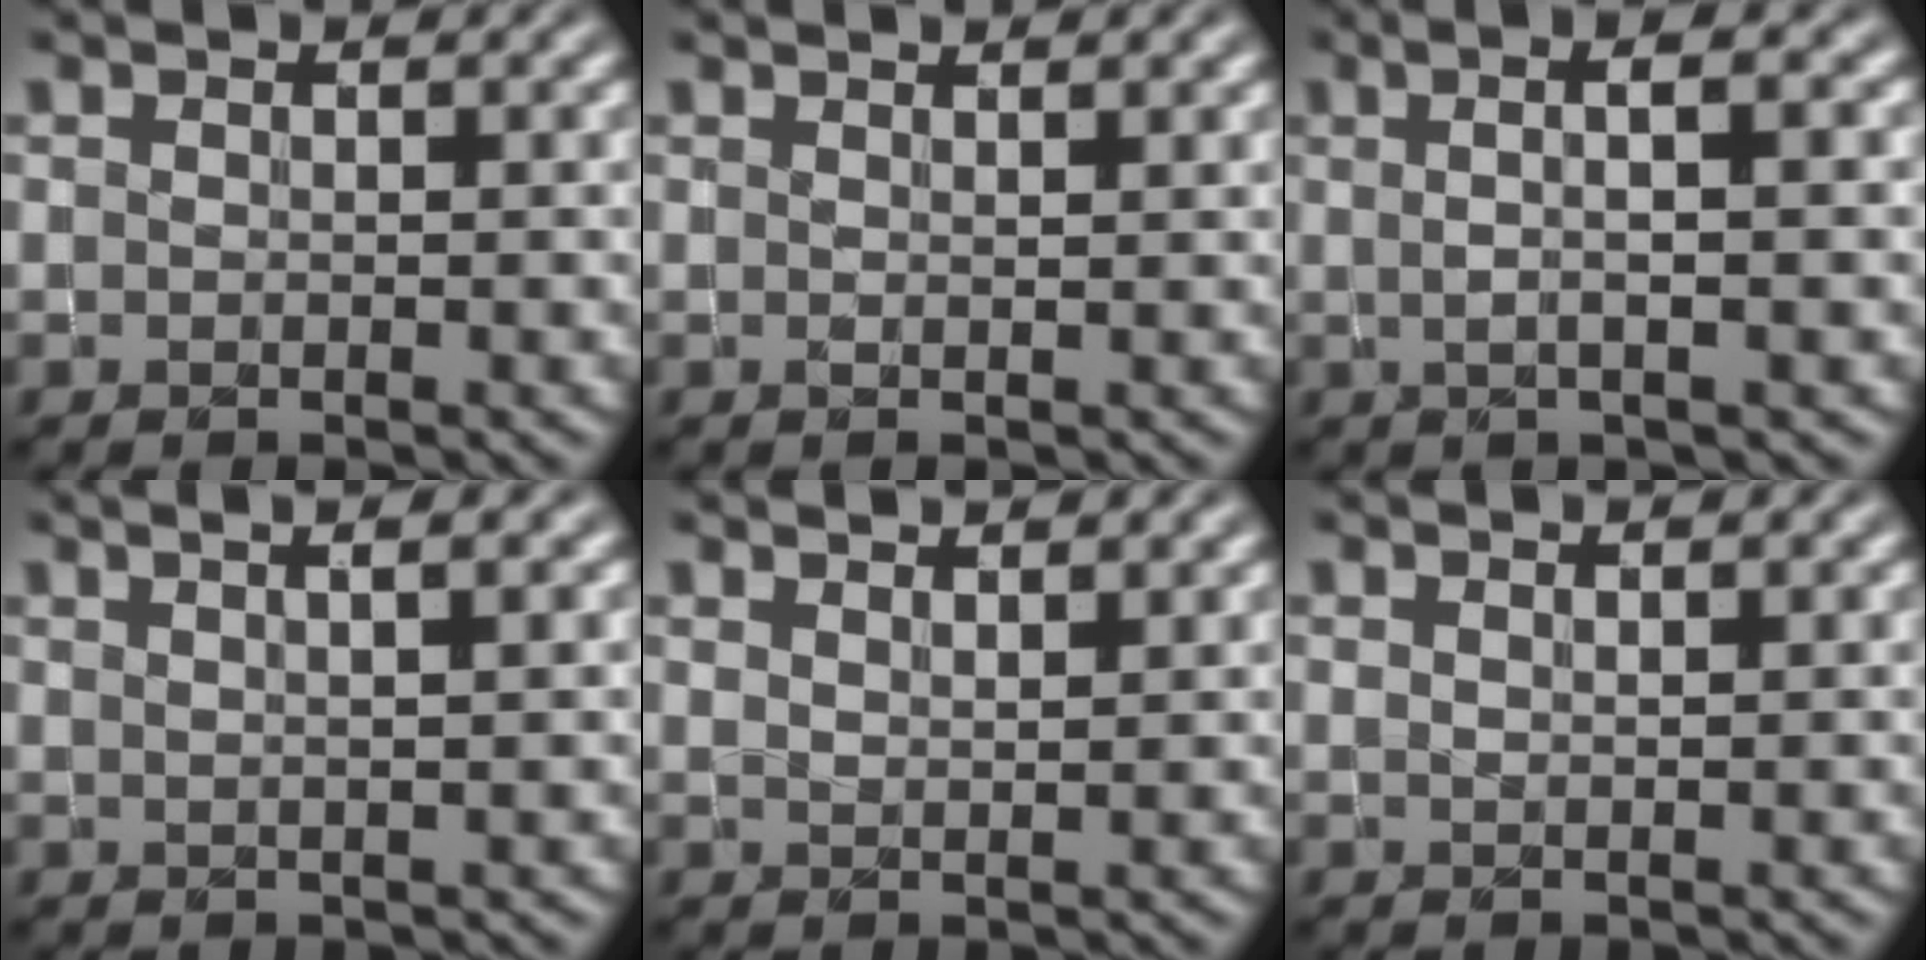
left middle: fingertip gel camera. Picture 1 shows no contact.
{"total": 1.8, "force": [1.3, 0.6, 1.1], "torque": [-0.008, -0.004, 0.003]}
{"total": 5.1, "force": [1.0, 1.4, 4.8], "torque": [-0.062, 0.008, -0.002]}
{"total": 5.6, "force": [2.9, 2.4, 4.1], "torque": [-0.020, 0.040, 0.006]}
{"total": 2.6, "force": [2.3, 0.7, 1.1], "torque": [0.004, 0.007, 0.014]}
{"total": 1.1, "force": [0.8, 0.3, 0.6], "torque": [-0.004, -0.003, 0.008]}